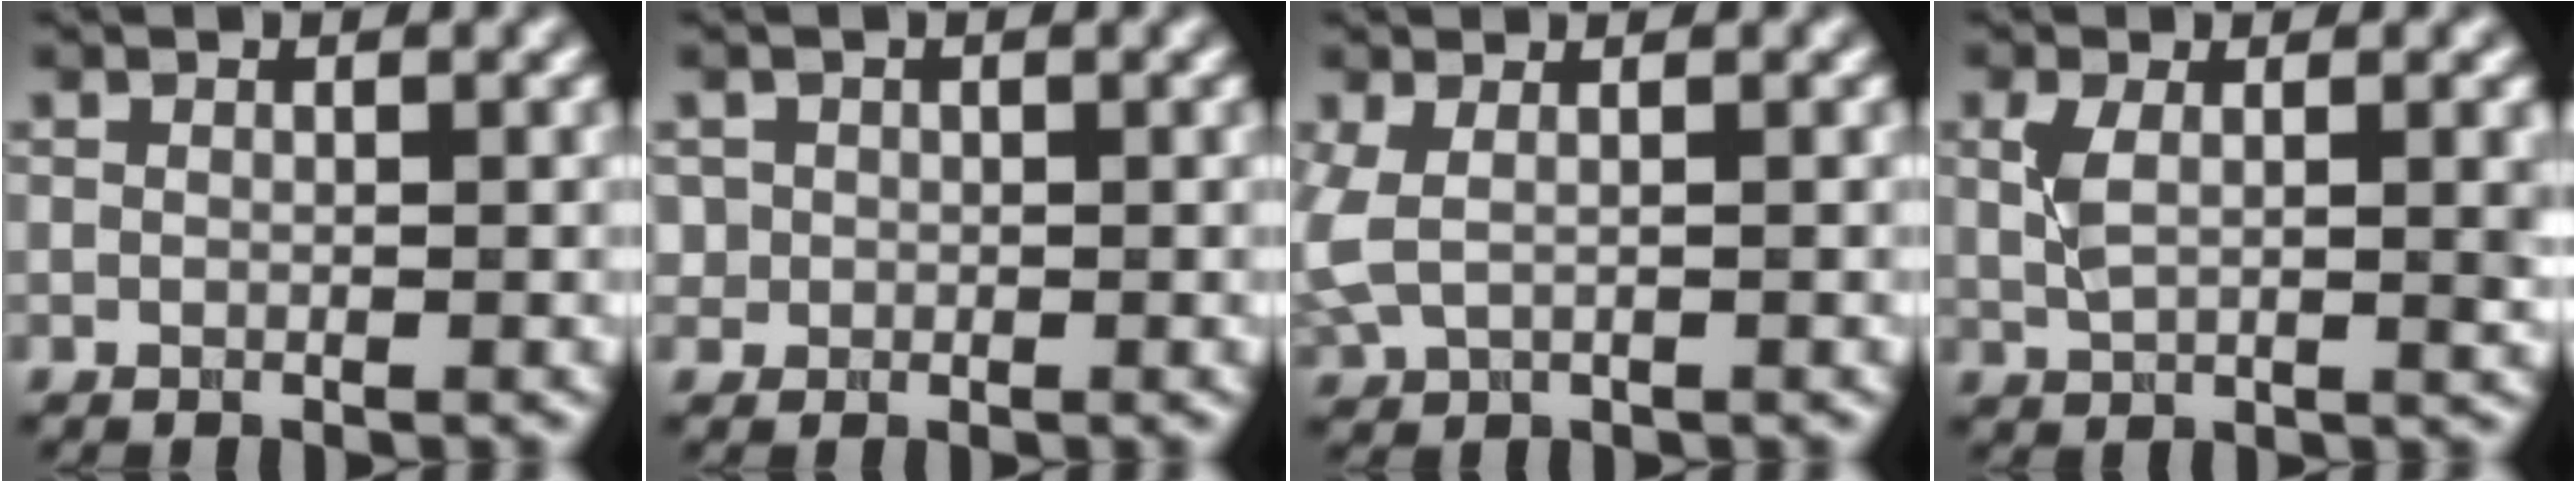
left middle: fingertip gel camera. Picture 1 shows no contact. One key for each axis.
{"total": 1.3, "fx": 0.1, "fy": 1.3, "fz": 0.1, "tx": 0.008, "ty": -0.003, "tz": 0.005}
{"total": 1.9, "fx": 0.4, "fy": 0.8, "fz": 1.7, "tx": -0.047, "ty": 0.001, "tz": 0.005}
{"total": 3.7, "fx": 0.8, "fy": 1.3, "fz": 3.3, "tx": -0.070, "ty": -0.003, "tz": 0.017}